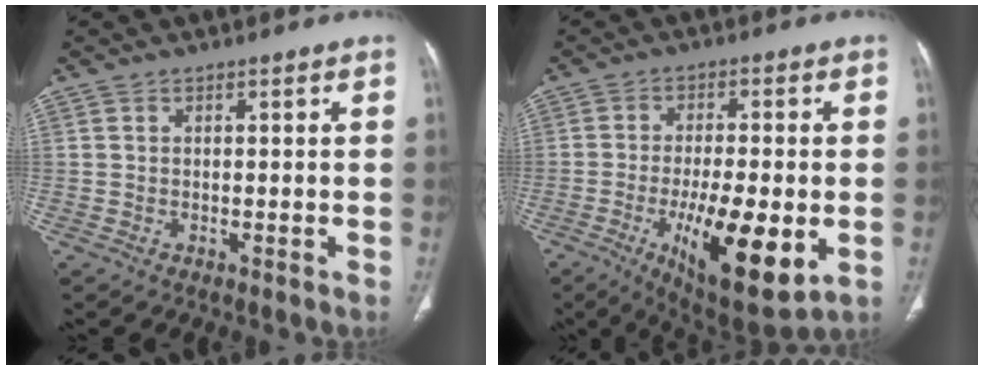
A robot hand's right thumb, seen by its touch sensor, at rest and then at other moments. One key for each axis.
{"total": 17.2, "fx": -4.9, "fy": 5.7, "fz": 15.5, "tx": -0.248, "ty": -0.014, "tz": -0.065}